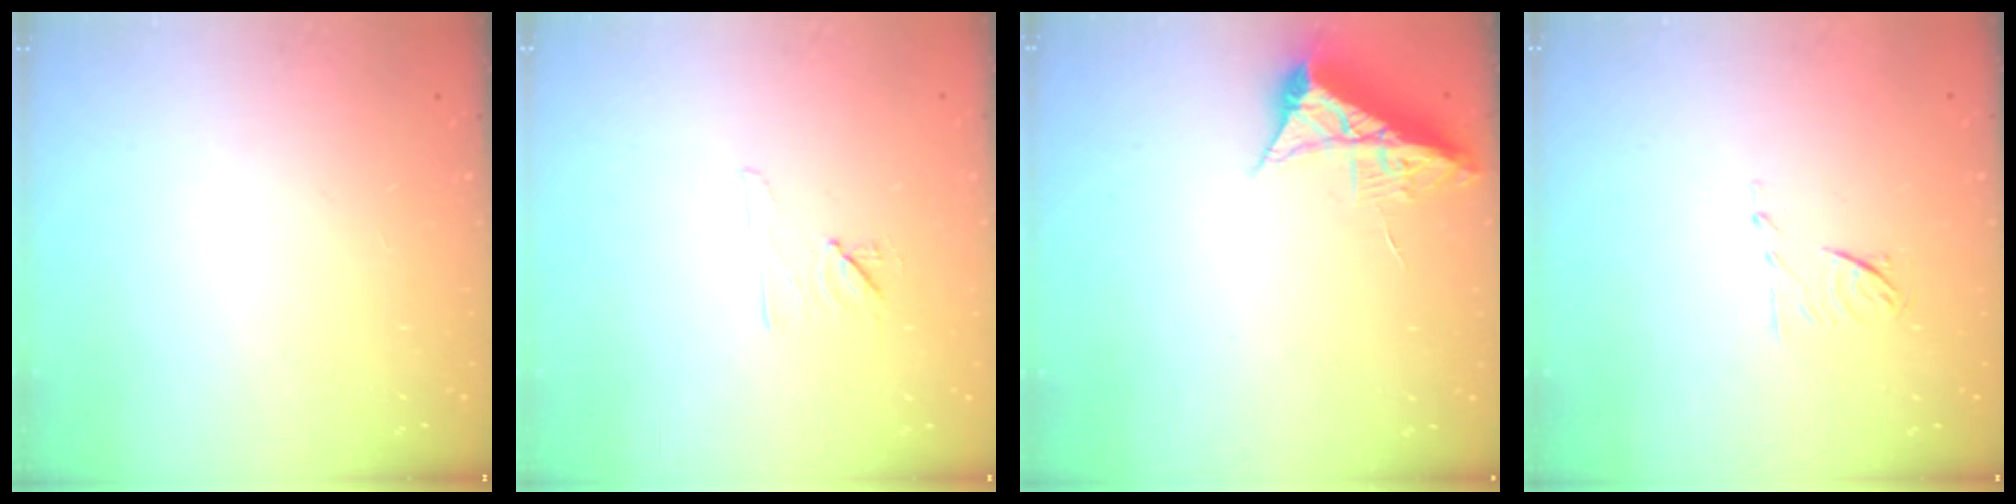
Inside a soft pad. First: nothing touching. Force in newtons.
{"total": 7.3, "press": 7.2, "slide": 1.3}
{"total": 7.1, "press": 7.1, "slide": 0.8}
{"total": 6.3, "press": 6.2, "slide": 1.0}